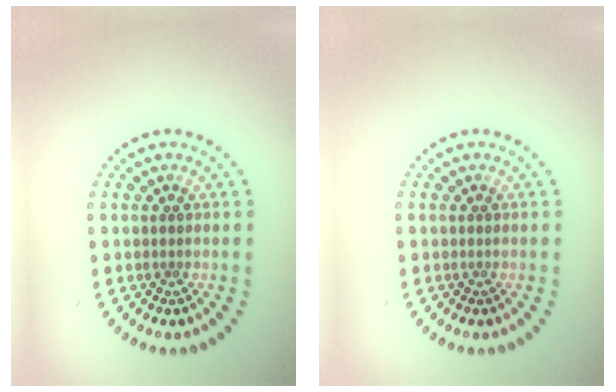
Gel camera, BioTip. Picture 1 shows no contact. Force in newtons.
{"total": 0.0}